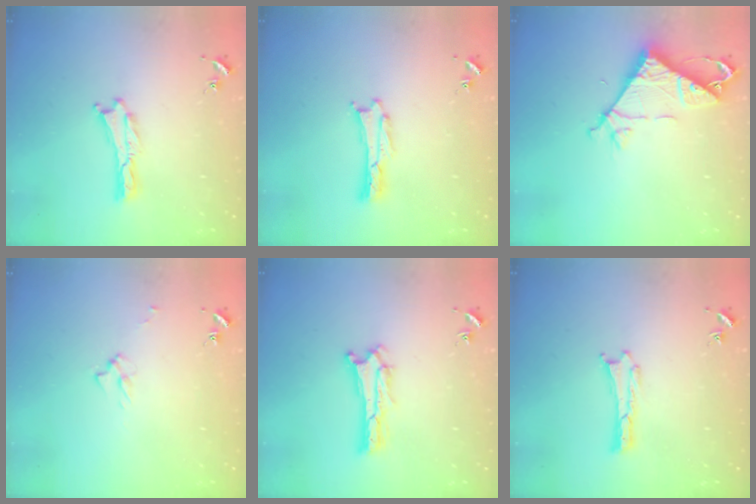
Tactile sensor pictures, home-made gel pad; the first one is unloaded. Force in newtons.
{"total": 0.0}
{"total": 7.5, "press": 7.5, "slide": 0.2}
{"total": 2.5, "press": 2.5, "slide": 0.4}
{"total": 0.7, "press": 0.6, "slide": 0.2}
{"total": 0.0}